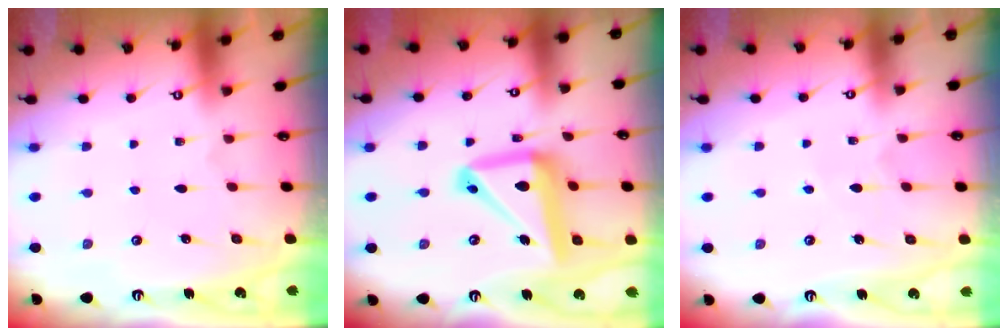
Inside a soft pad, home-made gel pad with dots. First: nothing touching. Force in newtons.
{"total": 16.2, "press": 16.1, "slide": 1.8}
{"total": 4.4, "press": 4.4, "slide": 0.3}